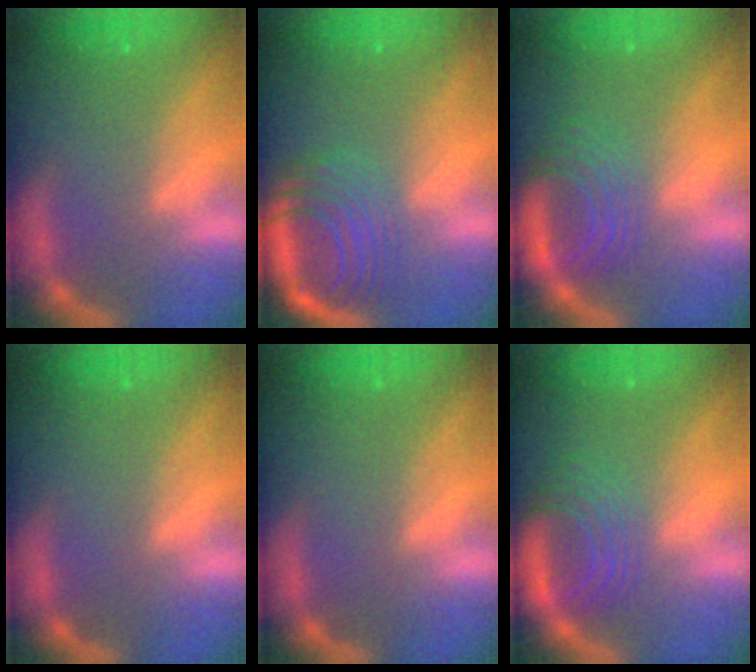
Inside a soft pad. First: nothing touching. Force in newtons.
{"total": 10.1}
{"total": 6.6}
{"total": 0.0}
{"total": 0.0}
{"total": 6.6}